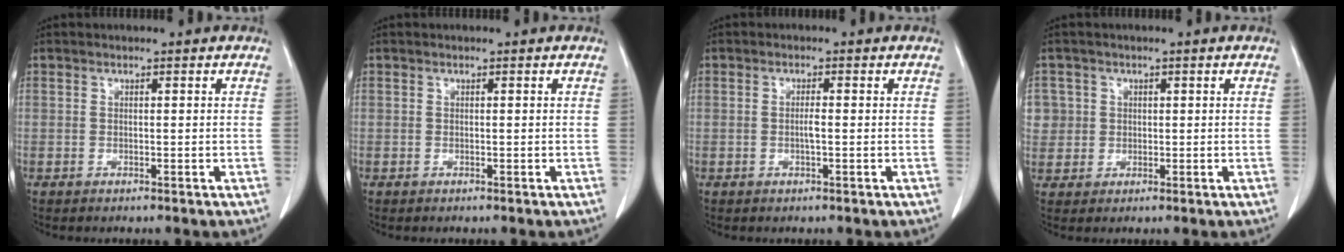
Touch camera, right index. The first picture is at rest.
{"total": 0.0}
{"total": 1.5, "force": [-0.1, 0.2, 1.5], "torque": [-0.028, 0.002, 0.000]}
{"total": 4.7, "force": [1.2, 4.5, 0.0], "torque": [0.014, 0.013, 0.029]}